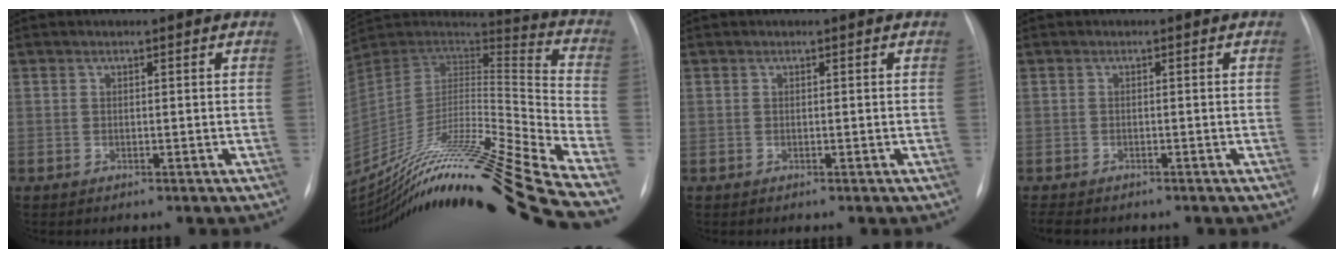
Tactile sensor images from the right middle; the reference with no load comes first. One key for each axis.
{"total": 30.5, "fx": -24.4, "fy": -2.3, "fz": 18.2, "tx": -0.261, "ty": -0.036, "tz": -0.411}
{"total": 0.0}
{"total": 4.0, "fx": -3.3, "fy": 1.6, "fz": 1.6, "tx": -0.027, "ty": -0.008, "tz": -0.043}